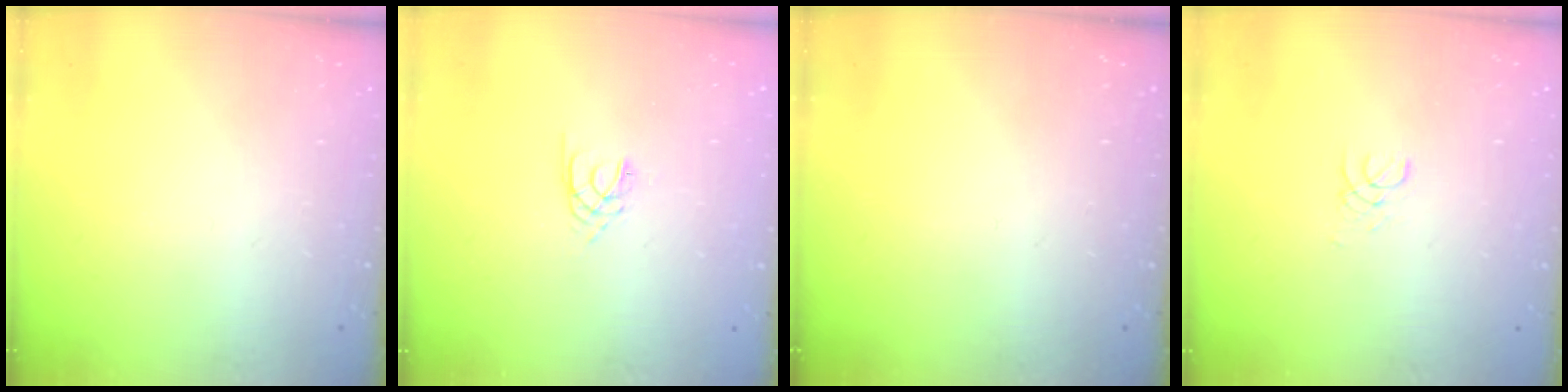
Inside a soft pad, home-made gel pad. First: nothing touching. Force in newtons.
{"total": 2.1, "press": 2.1, "slide": 0.3}
{"total": 0.0}
{"total": 1.0, "press": 1.0, "slide": 0.1}